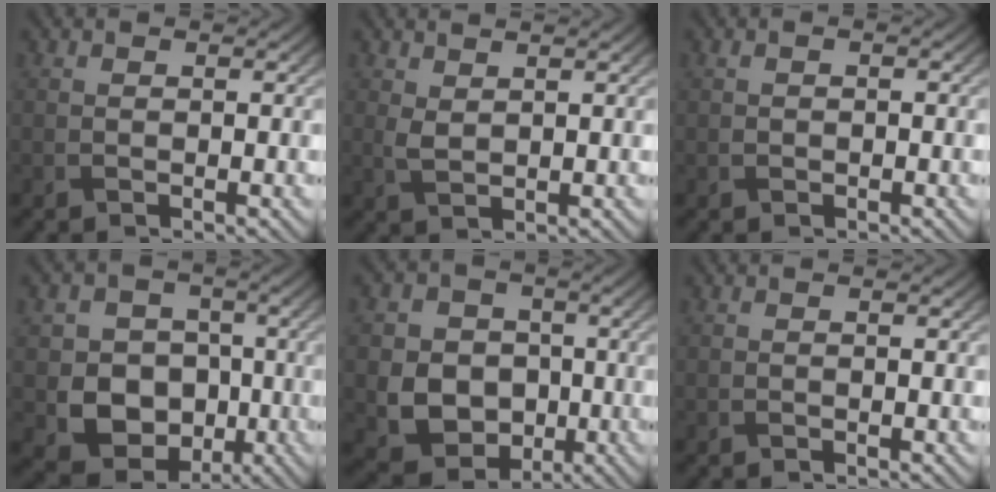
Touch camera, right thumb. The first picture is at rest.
{"total": 2.0, "force": [1.1, 0.8, 1.4], "torque": [-0.040, -0.002, 0.027]}
{"total": 0.9, "force": [-0.1, 0.6, 0.6], "torque": [-0.014, 0.002, 0.000]}
{"total": 10.0, "force": [-1.9, 8.6, 4.8], "torque": [-0.092, -0.017, -0.054]}
{"total": 9.2, "force": [-1.4, 7.9, 4.4], "torque": [-0.094, -0.019, -0.040]}
{"total": 0.0}